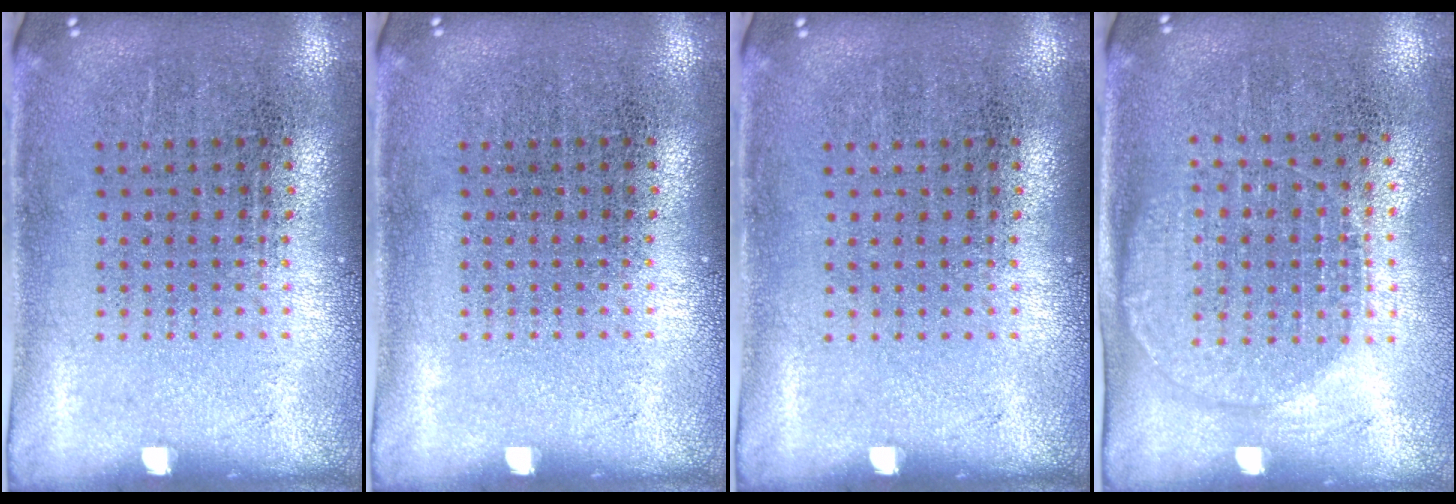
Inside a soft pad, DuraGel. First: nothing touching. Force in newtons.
{"total": 0.0}
{"total": 0.0}
{"total": 1.3, "press": 1.2, "slide": 0.5}